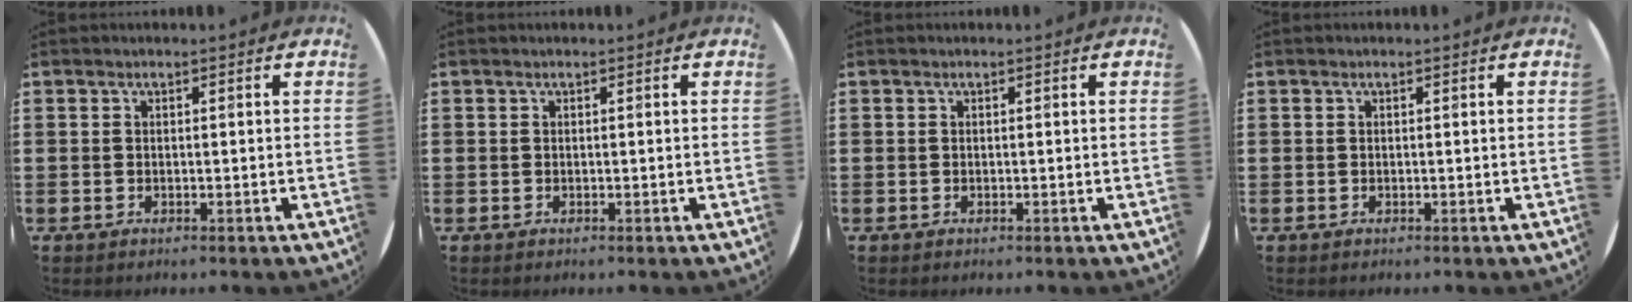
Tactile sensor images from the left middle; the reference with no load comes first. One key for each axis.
{"total": 0.0}
{"total": 0.0}
{"total": 0.0}